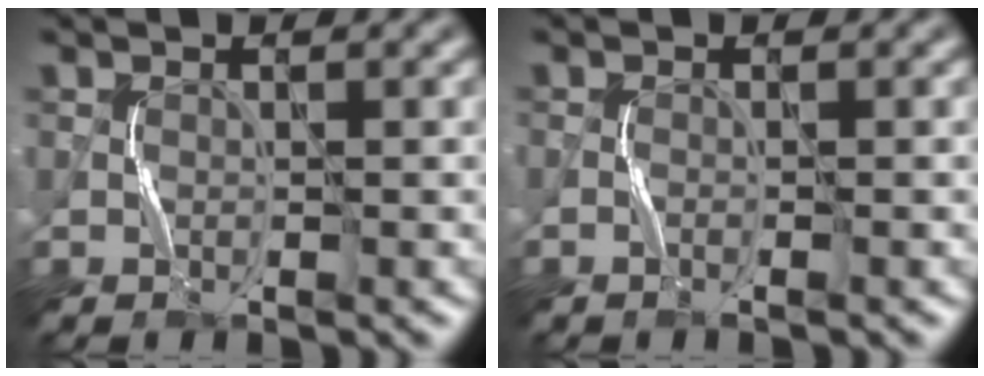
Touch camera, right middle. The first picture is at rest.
{"total": 0.8, "force": [-0.6, -0.2, 0.4], "torque": [-0.012, 0.003, -0.011]}